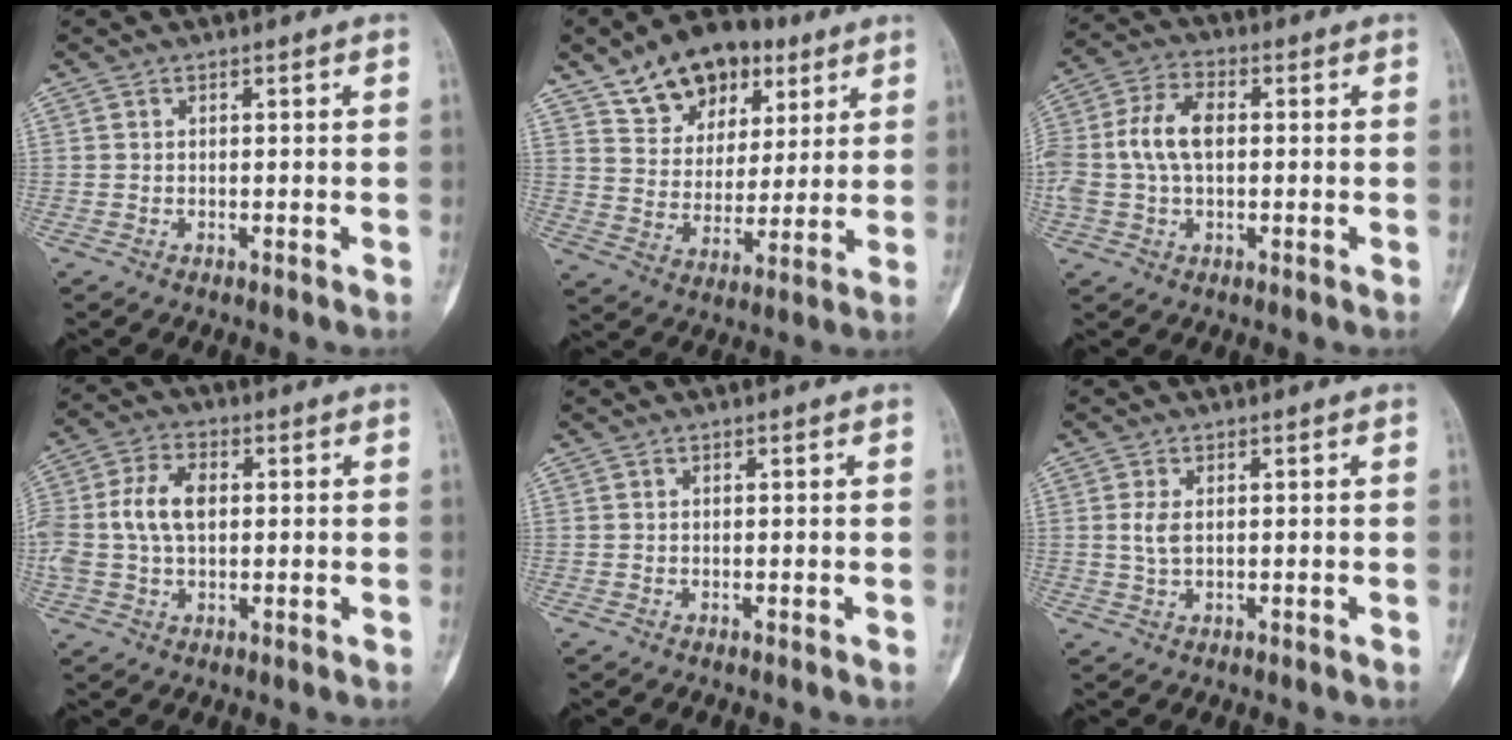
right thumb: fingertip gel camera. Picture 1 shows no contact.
{"total": 16.5, "force": [9.6, 10.6, 8.1], "torque": [-0.092, -0.025, 0.161]}
{"total": 10.0, "force": [0.4, 6.0, 8.0], "torque": [-0.174, 0.023, 0.007]}
{"total": 9.7, "force": [0.8, 6.0, 7.5], "torque": [-0.160, 0.016, 0.017]}
{"total": 0.0}
{"total": 2.7, "force": [0.4, 1.5, 2.2], "torque": [-0.051, 0.000, 0.009]}